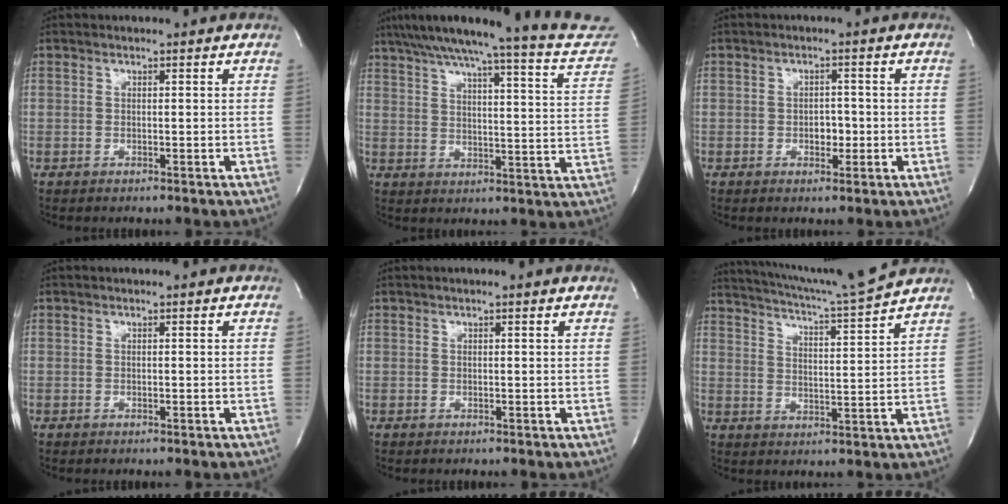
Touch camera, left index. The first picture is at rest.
{"total": 22.1, "force": [20.0, 0.7, 9.4], "torque": [-0.136, -0.046, 0.246]}
{"total": 2.3, "force": [-0.6, 1.5, 1.7], "torque": [-0.022, 0.005, -0.006]}
{"total": 0.0}
{"total": 1.0, "force": [0.9, -0.1, 0.6], "torque": [-0.012, 0.011, 0.014]}
{"total": 11.7, "force": [10.9, -2.0, 3.7], "torque": [-0.073, -0.027, 0.165]}